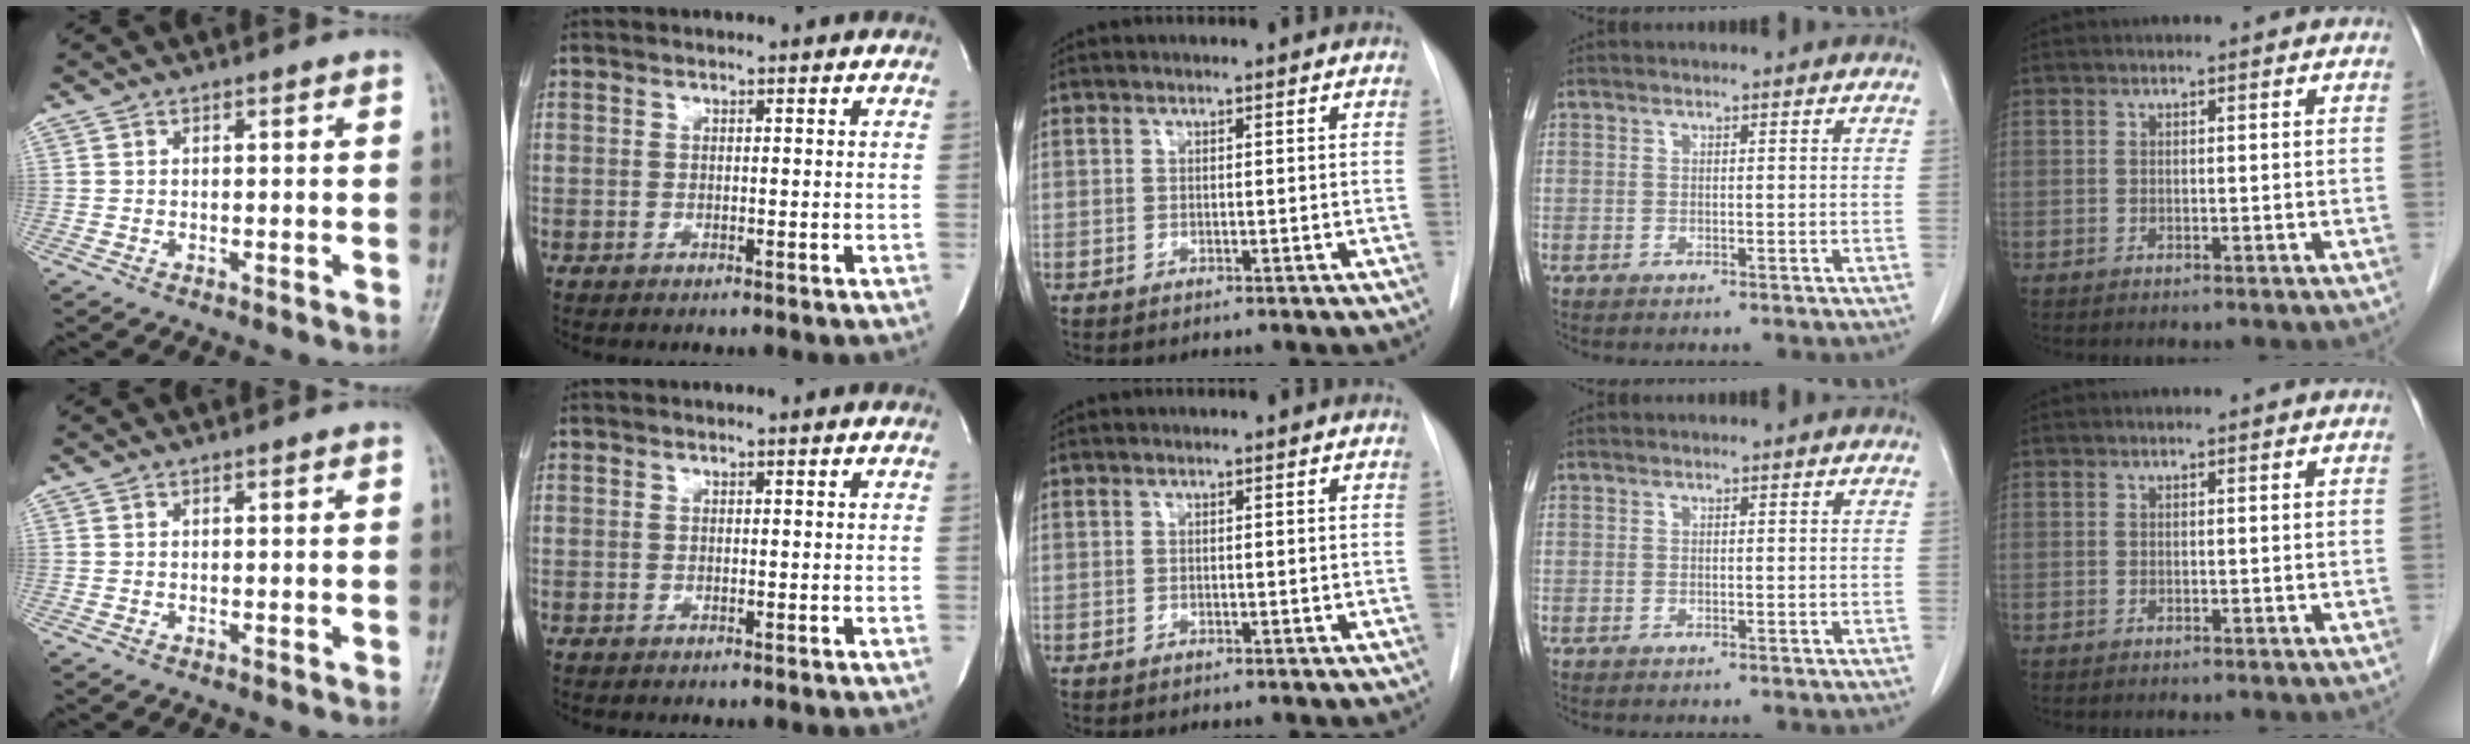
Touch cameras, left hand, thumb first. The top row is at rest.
{}